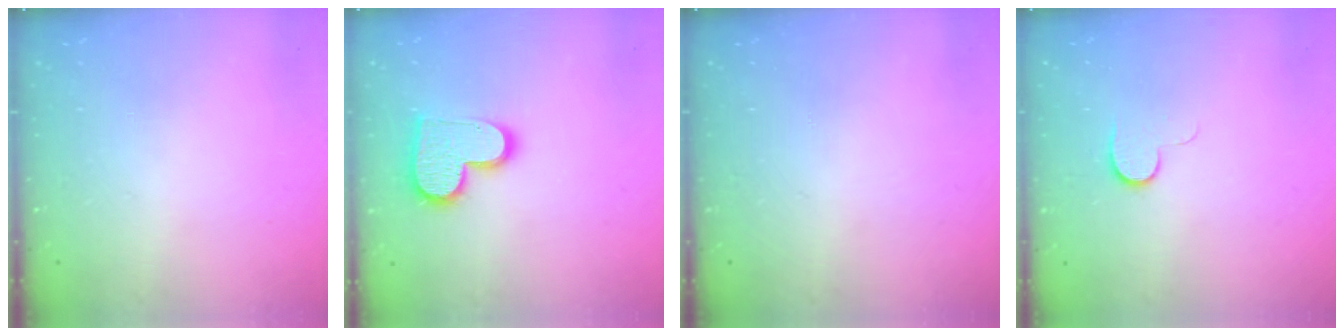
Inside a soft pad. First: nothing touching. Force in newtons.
{"total": 13.8, "press": 13.7, "slide": 1.1}
{"total": 0.0}
{"total": 5.3, "press": 5.3, "slide": 0.5}